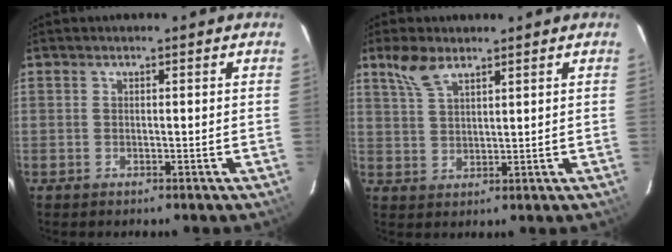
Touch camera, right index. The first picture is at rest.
{"total": 5.1, "force": [3.7, 2.0, 3.0], "torque": [-0.061, 0.007, 0.076]}